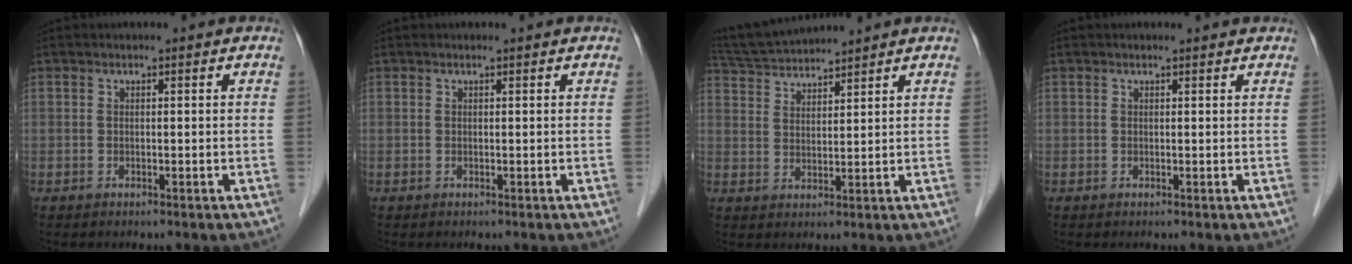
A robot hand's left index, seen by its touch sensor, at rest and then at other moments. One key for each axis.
{"total": 0.0}
{"total": 7.5, "fx": 7.3, "fy": -0.3, "fz": 1.7, "tx": -0.042, "ty": 0.022, "tz": 0.138}
{"total": 1.3, "fx": 1.3, "fy": 0.2, "fz": 0.3, "tx": -0.012, "ty": 0.006, "tz": 0.012}